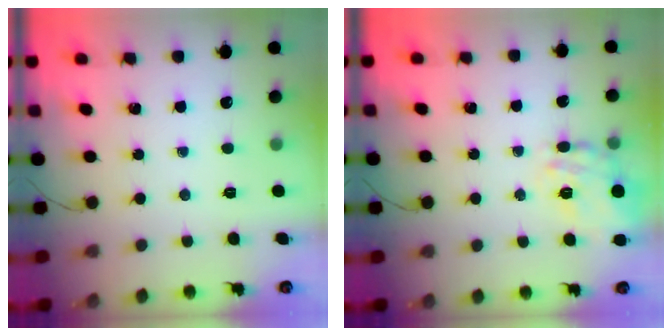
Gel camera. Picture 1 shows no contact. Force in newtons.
{"total": 17.7, "press": 17.6, "slide": 1.7}